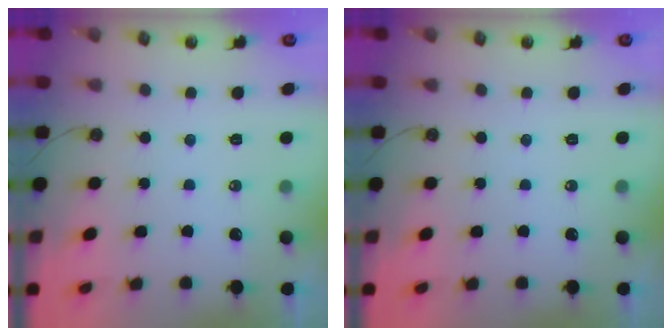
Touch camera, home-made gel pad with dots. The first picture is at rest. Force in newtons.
{"total": 0.0}